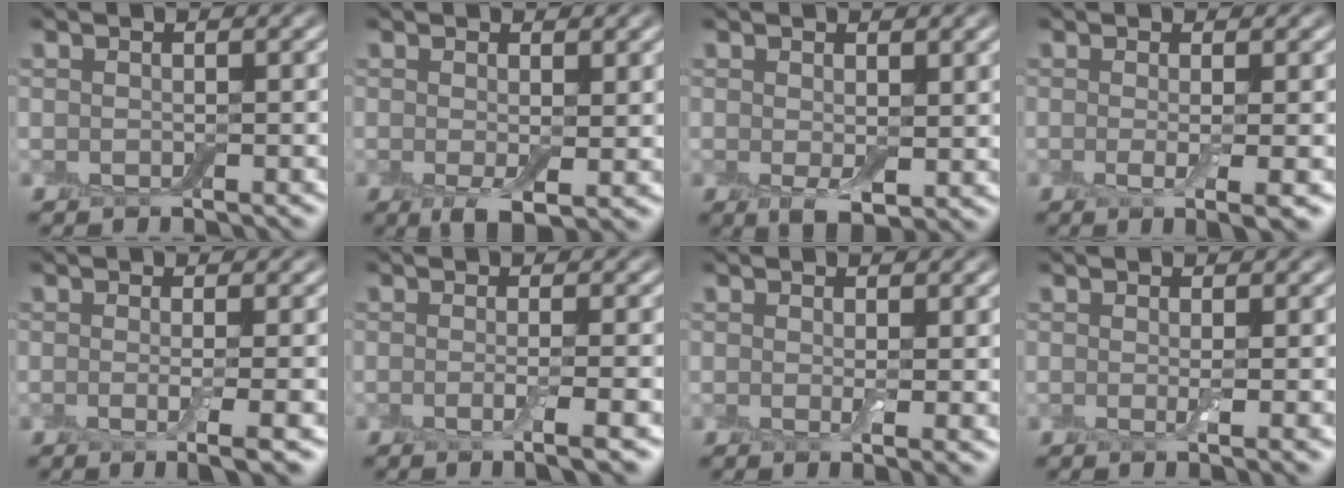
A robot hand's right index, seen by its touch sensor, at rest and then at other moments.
{"total": 3.4, "force": [-0.5, 1.2, 3.1], "torque": [-0.056, -0.012, -0.008]}
{"total": 2.9, "force": [0.2, 1.3, 2.6], "torque": [-0.046, -0.013, 0.006]}
{"total": 3.0, "force": [-0.4, 0.6, 3.0], "torque": [-0.048, -0.009, -0.006]}
{"total": 3.3, "force": [-0.5, 0.7, 3.2], "torque": [-0.047, -0.008, -0.009]}
{"total": 3.0, "force": [-0.6, 0.7, 2.9], "torque": [-0.039, -0.007, -0.012]}
{"total": 1.9, "force": [0.4, 0.3, 1.8], "torque": [-0.027, -0.010, 0.008]}
{"total": 1.6, "force": [0.2, 0.1, 1.6], "torque": [-0.028, -0.007, 0.000]}